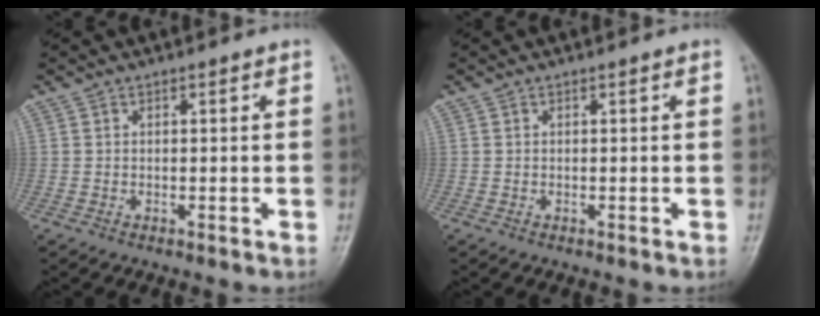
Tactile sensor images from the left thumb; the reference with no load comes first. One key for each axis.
{"total": 0.0}